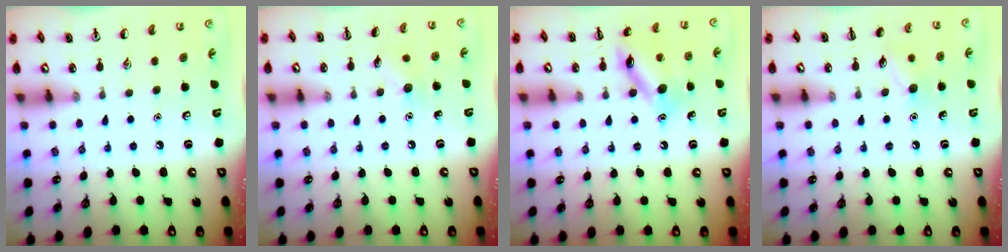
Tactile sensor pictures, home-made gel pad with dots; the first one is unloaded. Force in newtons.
{"total": 6.6, "press": 6.3, "slide": 1.8}
{"total": 13.1, "press": 13.1, "slide": 0.7}
{"total": 7.8, "press": 7.6, "slide": 1.7}